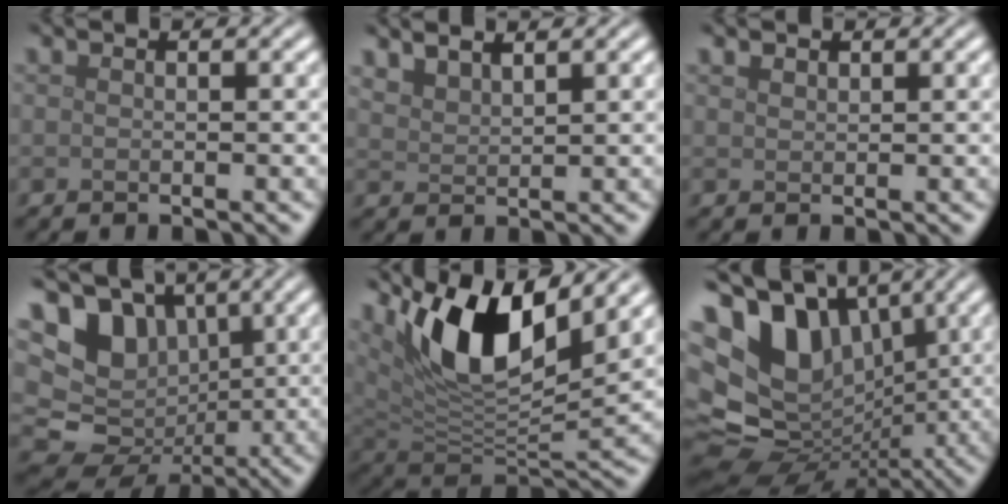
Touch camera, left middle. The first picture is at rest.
{"total": 1.9, "force": [1.7, 0.4, 0.8], "torque": [-0.014, 0.002, 0.033]}
{"total": 0.9, "force": [0.7, 0.4, 0.2], "torque": [-0.006, 0.000, 0.017]}
{"total": 12.8, "force": [2.4, 11.1, 5.9], "torque": [-0.123, 0.019, 0.024]}
{"total": 10.5, "force": [5.2, 3.9, 8.3], "torque": [-0.144, -0.008, 0.098]}
{"total": 13.6, "force": [2.9, 10.0, 8.7], "torque": [-0.166, 0.005, 0.068]}